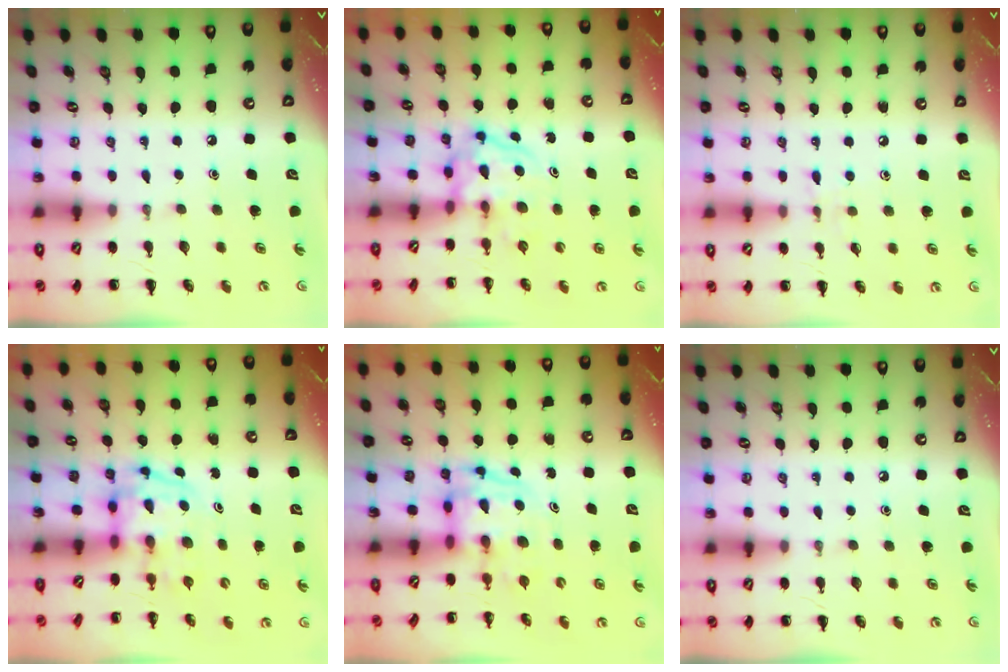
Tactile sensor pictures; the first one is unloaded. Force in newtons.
{"total": 3.8, "press": 3.8, "slide": 0.4}
{"total": 4.8, "press": 4.4, "slide": 1.9}
{"total": 3.8, "press": 3.7, "slide": 0.6}
{"total": 3.7, "press": 3.7, "slide": 0.5}
{"total": 0.0}